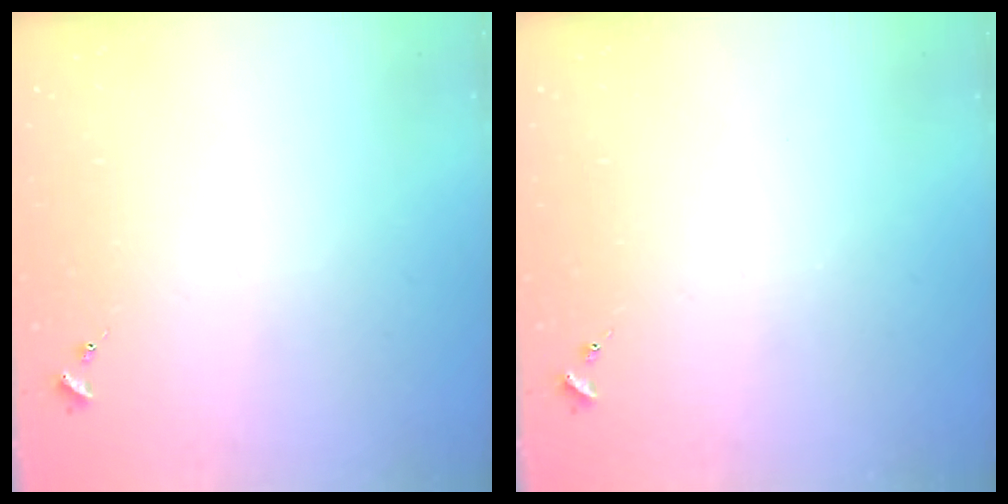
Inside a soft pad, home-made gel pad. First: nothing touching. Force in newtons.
{"total": 0.0}